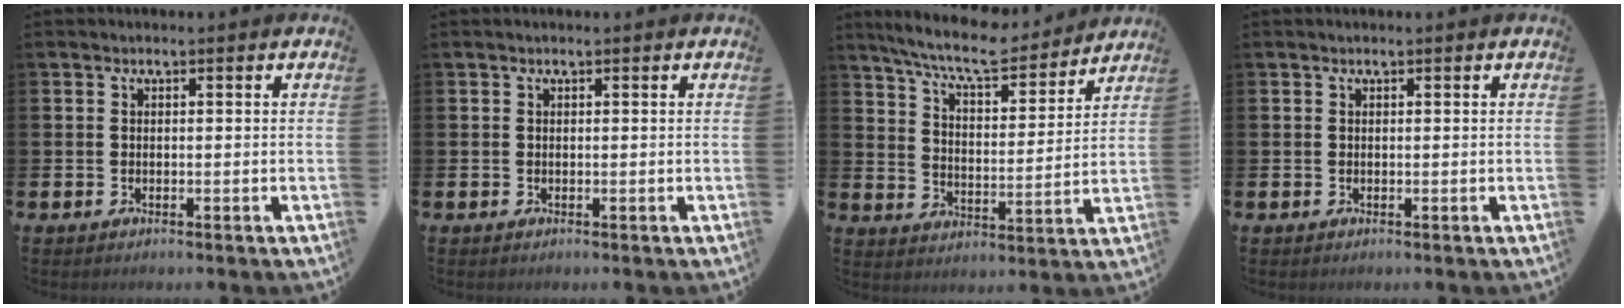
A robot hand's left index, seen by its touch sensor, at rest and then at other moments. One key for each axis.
{"total": 0.0}
{"total": 8.8, "fx": 8.0, "fy": 1.6, "fz": 3.3, "tx": -0.091, "ty": -0.045, "tz": 0.139}
{"total": 0.0}